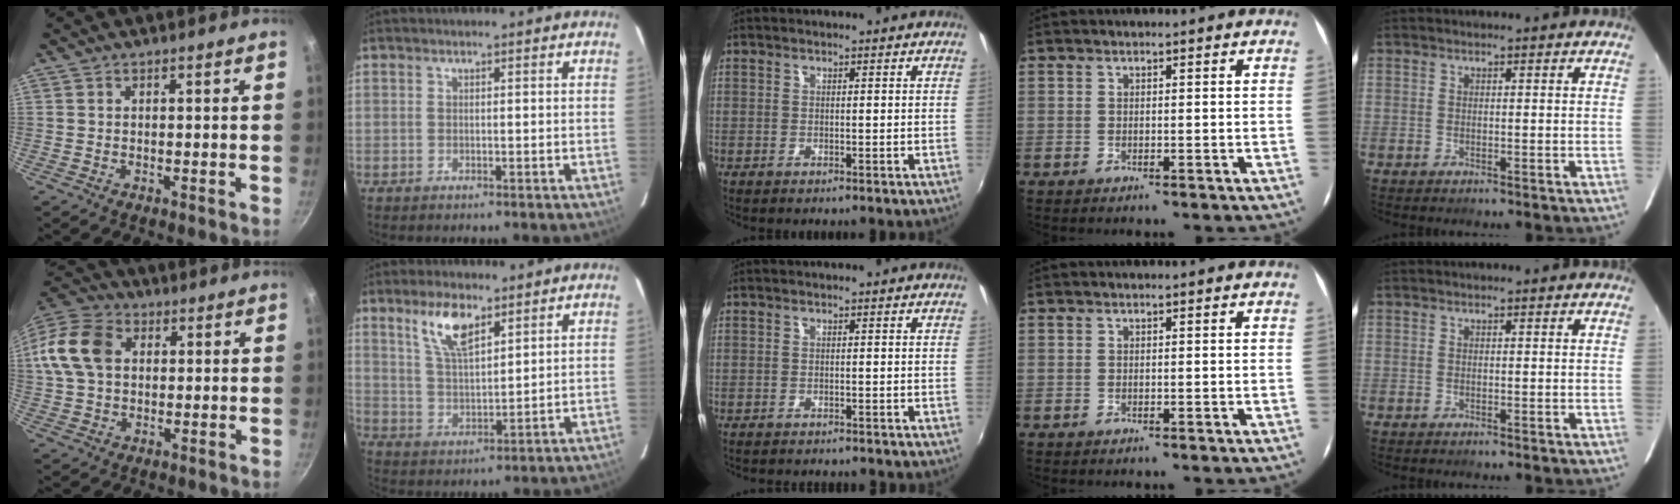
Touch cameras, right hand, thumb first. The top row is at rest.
{"thumb": {"total": 13.6, "force": [2.4, 10.0, 8.9], "torque": [-0.169, 0.023, 0.029]}, "index": {"total": 8.2, "force": [5.3, 2.9, 5.6], "torque": [-0.103, 0.004, 0.109]}, "middle": {"total": 3.0, "force": [-2.8, 0.6, 0.8], "torque": [-0.024, -0.013, -0.043]}}